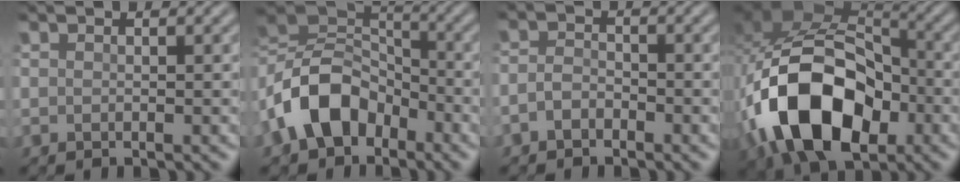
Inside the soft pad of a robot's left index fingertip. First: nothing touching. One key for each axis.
{"total": 10.0, "fx": -4.3, "fy": 6.8, "fz": 6.0, "tx": -0.125, "ty": 0.007, "tz": -0.094}
{"total": 1.6, "fx": -1.2, "fy": 0.8, "fz": 0.7, "tx": -0.017, "ty": 0.008, "tz": -0.029}
{"total": 14.2, "fx": -5.1, "fy": 8.7, "fz": 10.1, "tx": -0.186, "ty": -0.007, "tz": -0.095}